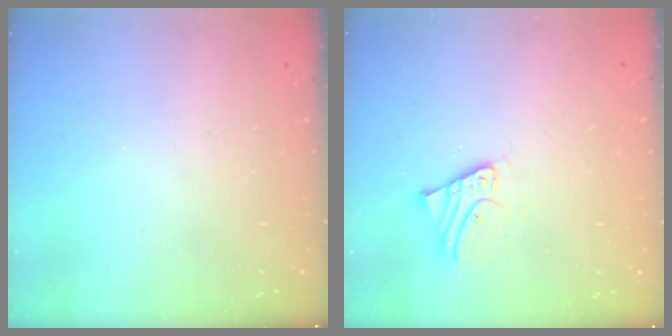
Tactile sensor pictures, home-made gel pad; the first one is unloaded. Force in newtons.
{"total": 2.8, "press": 2.8, "slide": 0.2}